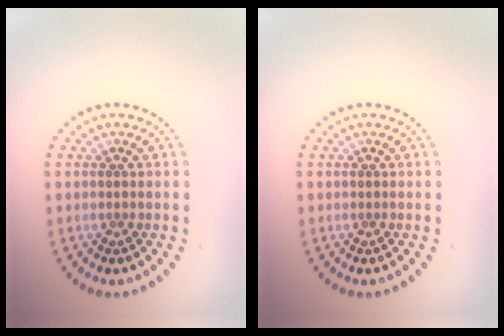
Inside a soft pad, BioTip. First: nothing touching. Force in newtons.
{"total": 0.0}